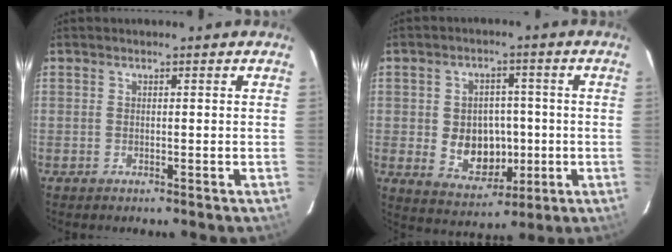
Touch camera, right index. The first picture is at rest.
{"total": 9.6, "force": [-1.1, 7.6, 5.8], "torque": [-0.122, 0.004, 0.003]}